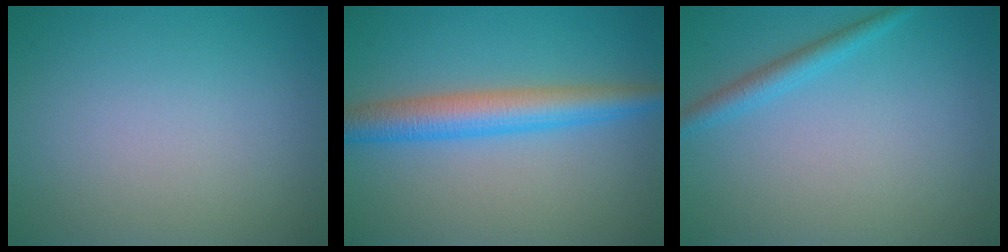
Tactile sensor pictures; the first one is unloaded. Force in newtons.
{"total": 4.9, "press": 4.9, "slide": 0.1}
{"total": 1.9, "press": 1.9, "slide": 0.2}